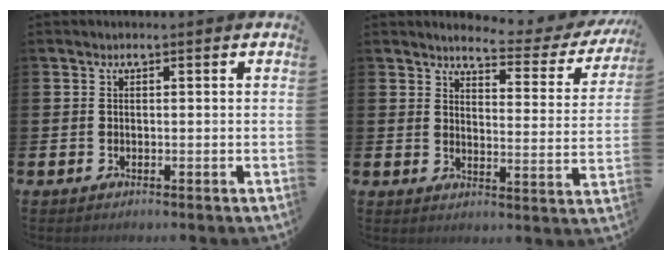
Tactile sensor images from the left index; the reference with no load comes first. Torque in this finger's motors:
{"motor_torque": [1.07, -1.07, 0.14, 0.05]}